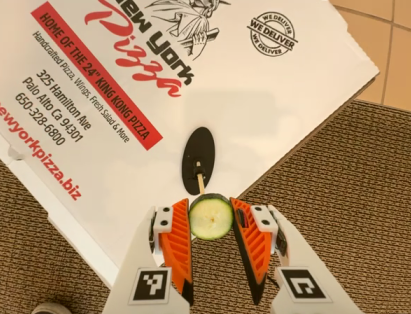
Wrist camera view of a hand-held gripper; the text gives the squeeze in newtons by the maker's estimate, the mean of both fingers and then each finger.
{"total": 8.2, "left": 8.4, "right": 7.9}